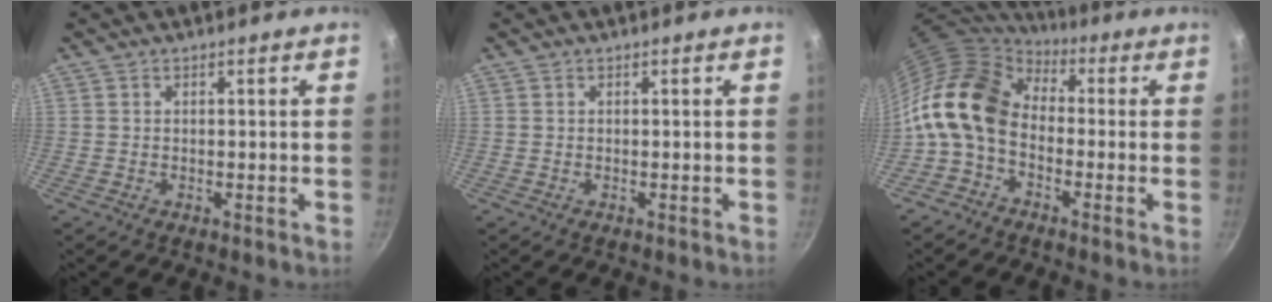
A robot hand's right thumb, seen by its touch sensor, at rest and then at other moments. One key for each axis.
{"total": 0.0}
{"total": 15.4, "fx": -0.8, "fy": 11.0, "fz": 10.8, "tx": -0.197, "ty": 0.037, "tz": -0.037}